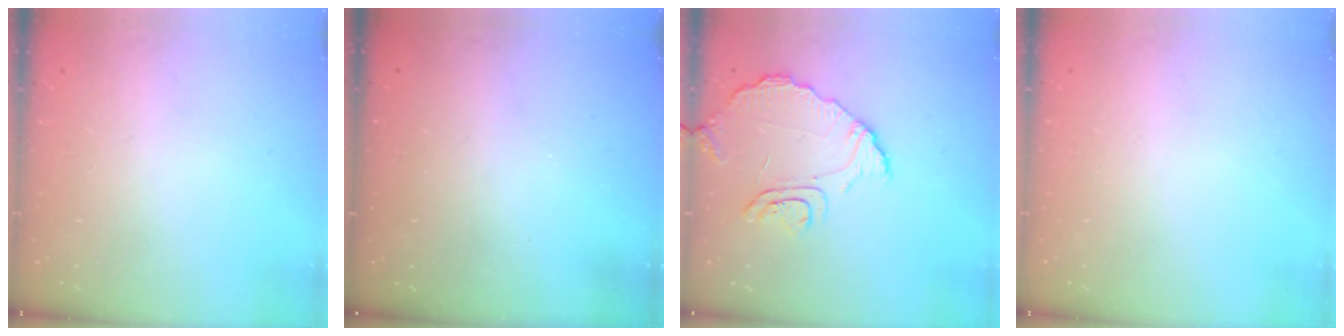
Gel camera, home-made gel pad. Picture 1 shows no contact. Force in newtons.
{"total": 3.2, "press": 3.2, "slide": 0.1}
{"total": 9.0, "press": 9.0, "slide": 1.1}
{"total": 0.0}